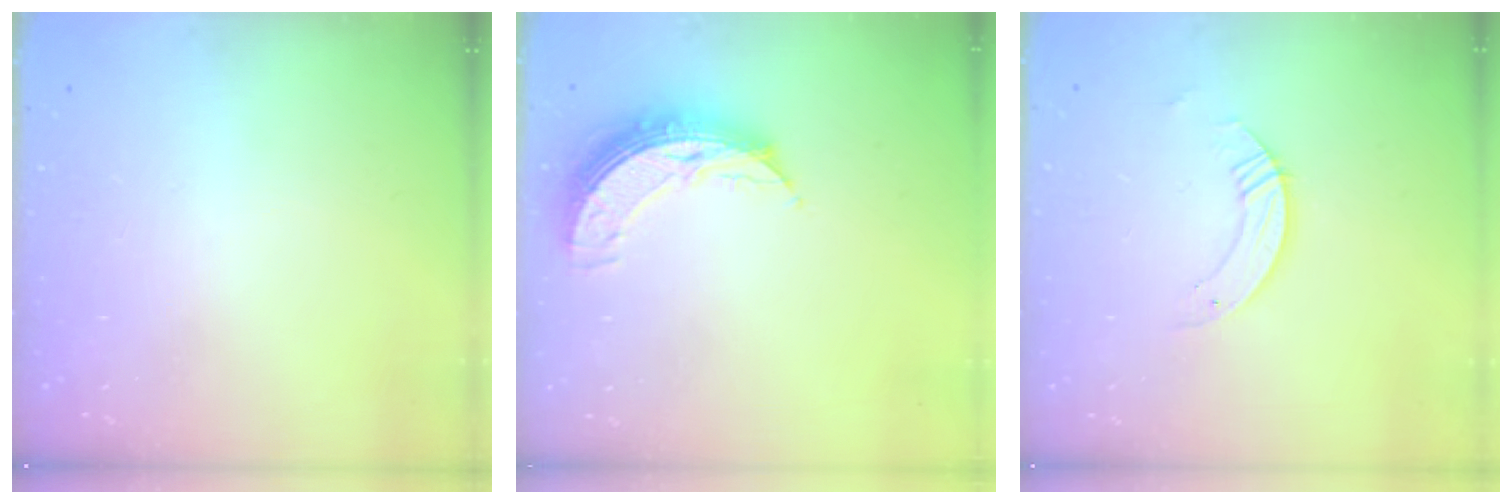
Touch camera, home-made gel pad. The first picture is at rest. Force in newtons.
{"total": 8.7, "press": 8.6, "slide": 0.9}
{"total": 3.8, "press": 3.8, "slide": 0.1}